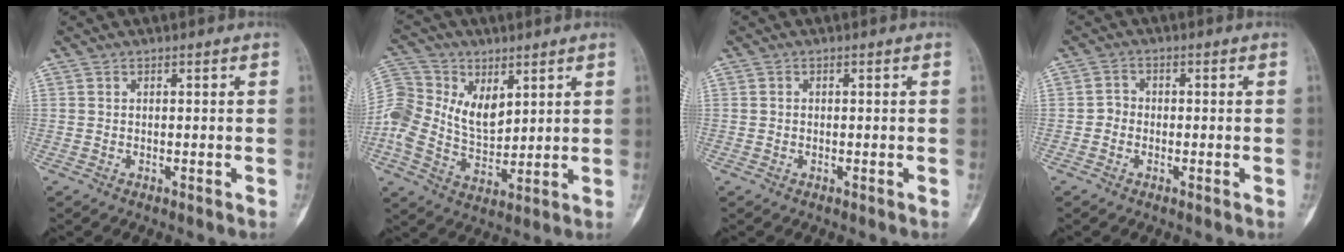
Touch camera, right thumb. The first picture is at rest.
{"total": 13.1, "force": [3.7, 9.6, 8.1], "torque": [-0.145, -0.006, 0.069]}
{"total": 0.7, "force": [0.0, 0.6, 0.2], "torque": [0.002, 0.003, -0.001]}
{"total": 2.3, "force": [-0.6, 2.1, 0.7], "torque": [0.004, 0.010, -0.018]}